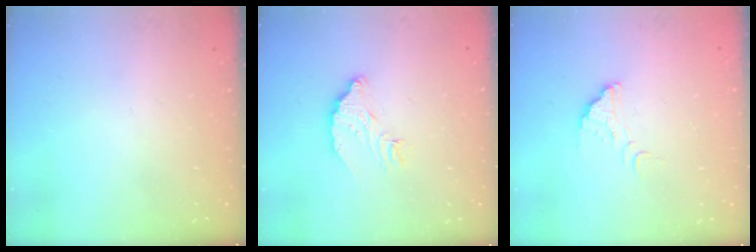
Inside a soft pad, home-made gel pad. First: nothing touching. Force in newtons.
{"total": 8.4, "press": 8.3, "slide": 0.7}
{"total": 2.5, "press": 2.5, "slide": 0.1}